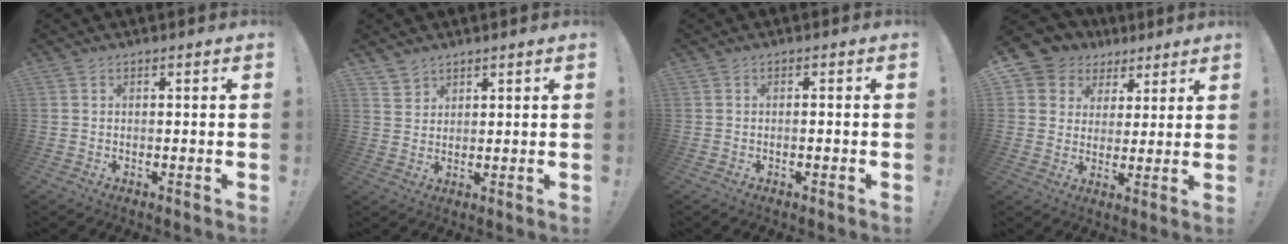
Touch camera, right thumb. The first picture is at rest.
{"total": 3.2, "force": [2.7, 1.7, 0.3], "torque": [-0.007, -0.018, 0.052]}
{"total": 1.0, "force": [-0.7, 0.0, 0.7], "torque": [-0.018, 0.002, -0.012]}
{"total": 7.9, "force": [3.8, 6.7, 1.7], "torque": [-0.034, -0.024, 0.080]}